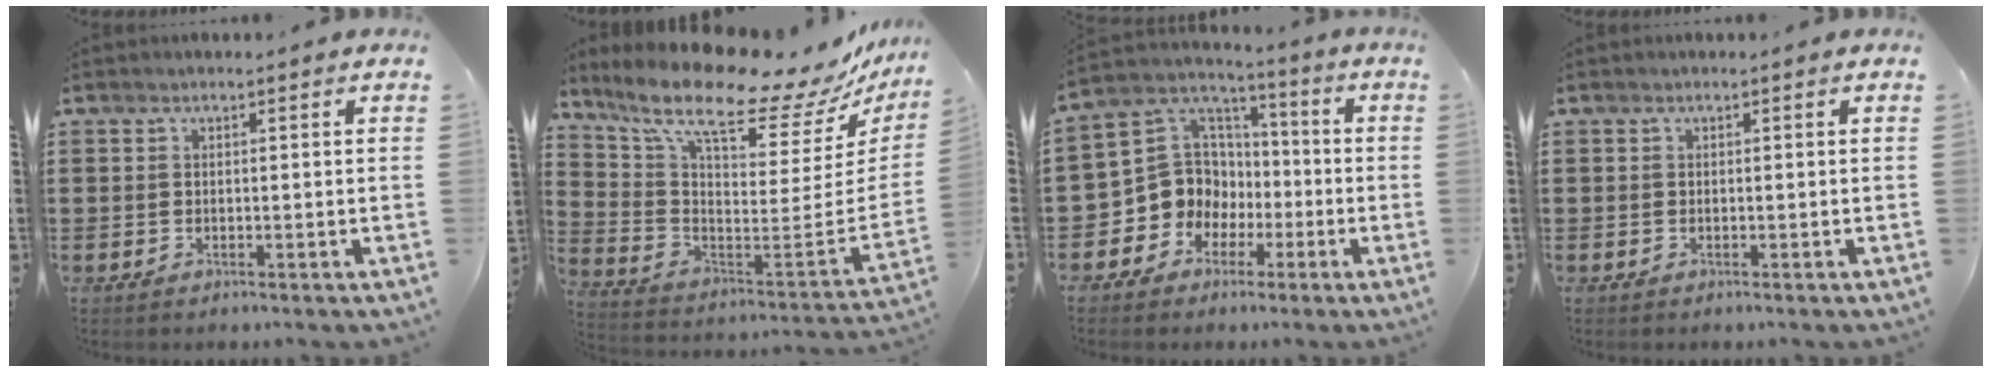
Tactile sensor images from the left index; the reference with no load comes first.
{"total": 12.6, "force": [9.6, 2.6, 7.7], "torque": [-0.162, -0.080, 0.154]}
{"total": 10.1, "force": [-1.9, 9.5, 2.7], "torque": [-0.108, -0.004, -0.032]}
{"total": 0.0}